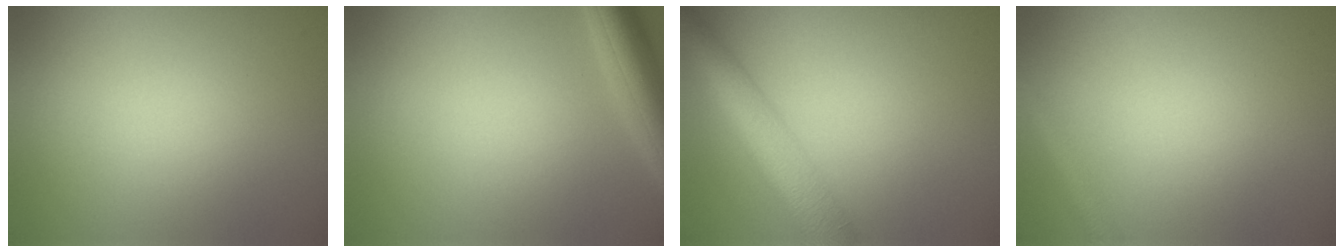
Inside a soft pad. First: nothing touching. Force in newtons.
{"total": 5.1, "press": 5.1, "slide": 0.3}
{"total": 6.7, "press": 6.7, "slide": 0.3}
{"total": 1.5, "press": 1.5, "slide": 0.1}